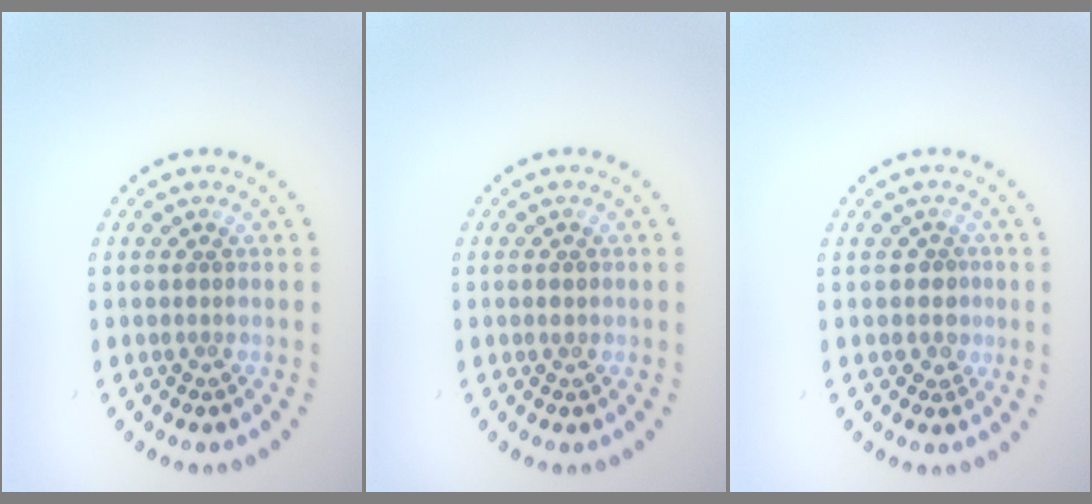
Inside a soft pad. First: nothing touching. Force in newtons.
{"total": 0.8, "press": 0.8, "slide": 0.1}
{"total": 1.2, "press": 0.8, "slide": 0.9}